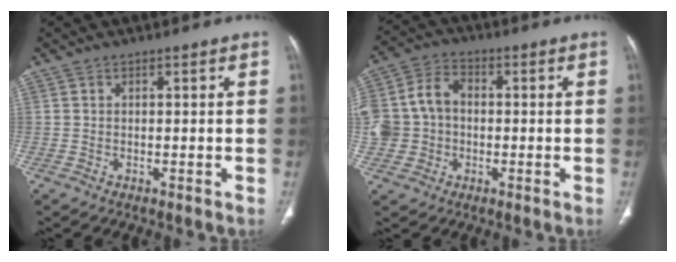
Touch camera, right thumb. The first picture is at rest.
{"total": 11.3, "force": [-0.3, 9.6, 6.0], "torque": [-0.110, 0.036, -0.010]}